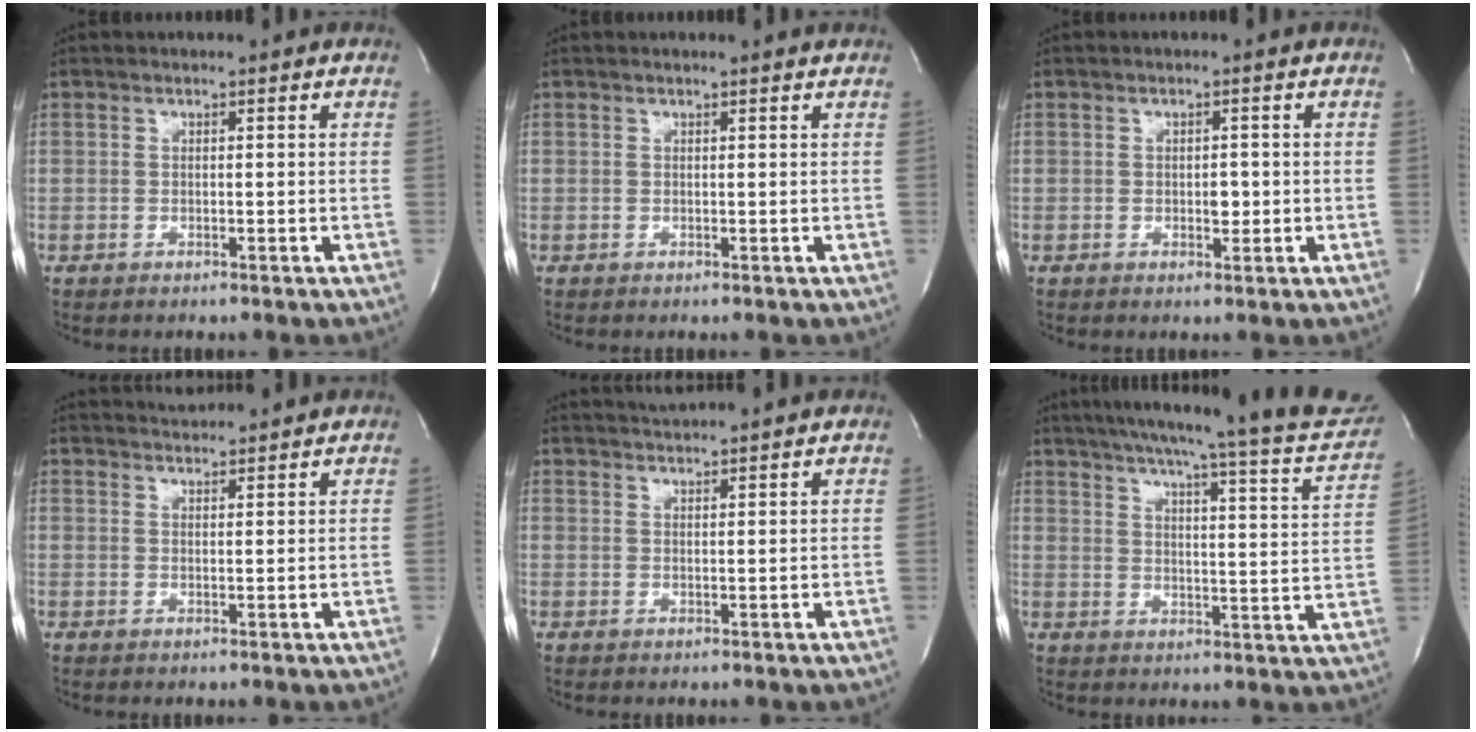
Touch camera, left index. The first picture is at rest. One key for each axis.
{"total": 1.5, "fx": 1.4, "fy": -0.3, "fz": 0.4, "tx": -0.016, "ty": 0.003, "tz": 0.016}
{"total": 1.8, "fx": -0.2, "fy": 1.1, "fz": 1.4, "tx": -0.020, "ty": 0.001, "tz": -0.001}
{"total": 5.5, "fx": 5.4, "fy": -0.1, "fz": 1.1, "tx": -0.024, "ty": 0.026, "tz": 0.078}
{"total": 5.8, "fx": 5.6, "fy": -0.6, "fz": 1.6, "tx": -0.030, "ty": 0.026, "tz": 0.081}
{"total": 28.1, "fx": 25.5, "fy": 1.3, "fz": 11.9, "tx": -0.180, "ty": -0.071, "tz": 0.305}